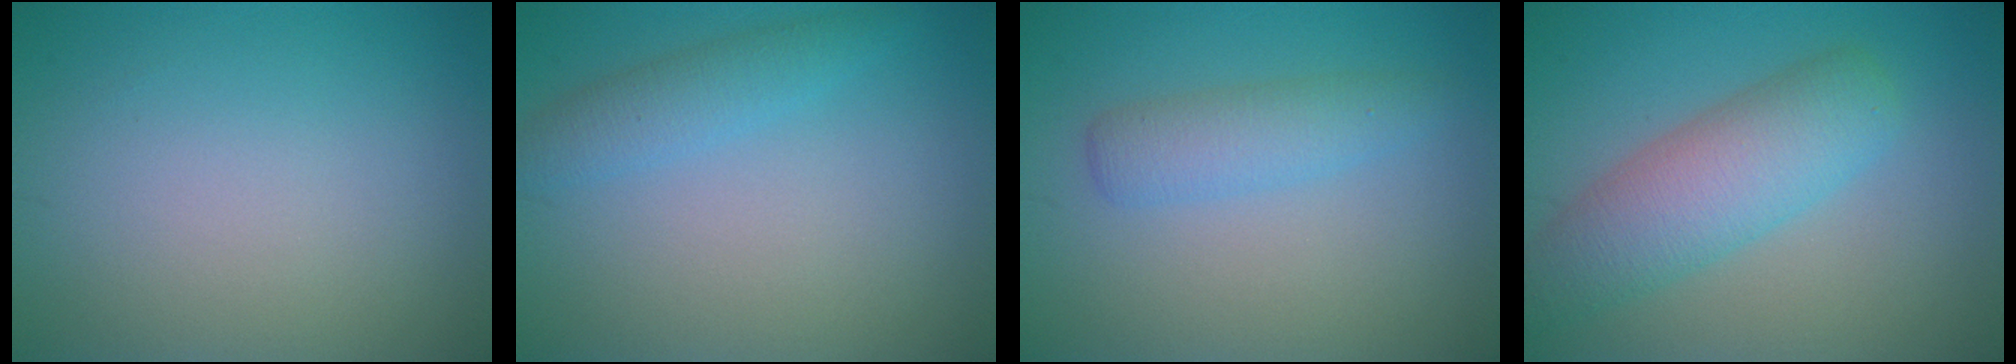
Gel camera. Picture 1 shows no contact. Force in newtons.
{"total": 2.3, "press": 2.3, "slide": 0.0}
{"total": 2.8, "press": 2.7, "slide": 0.2}
{"total": 6.0, "press": 6.0, "slide": 0.2}